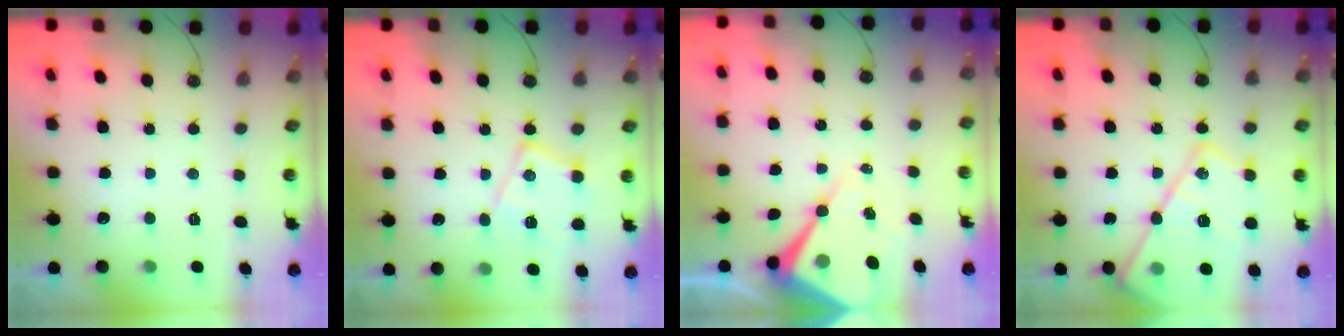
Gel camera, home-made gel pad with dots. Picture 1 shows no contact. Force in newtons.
{"total": 14.0, "press": 13.9, "slide": 1.1}
{"total": 12.8, "press": 12.8, "slide": 1.2}
{"total": 19.3, "press": 19.2, "slide": 1.4}